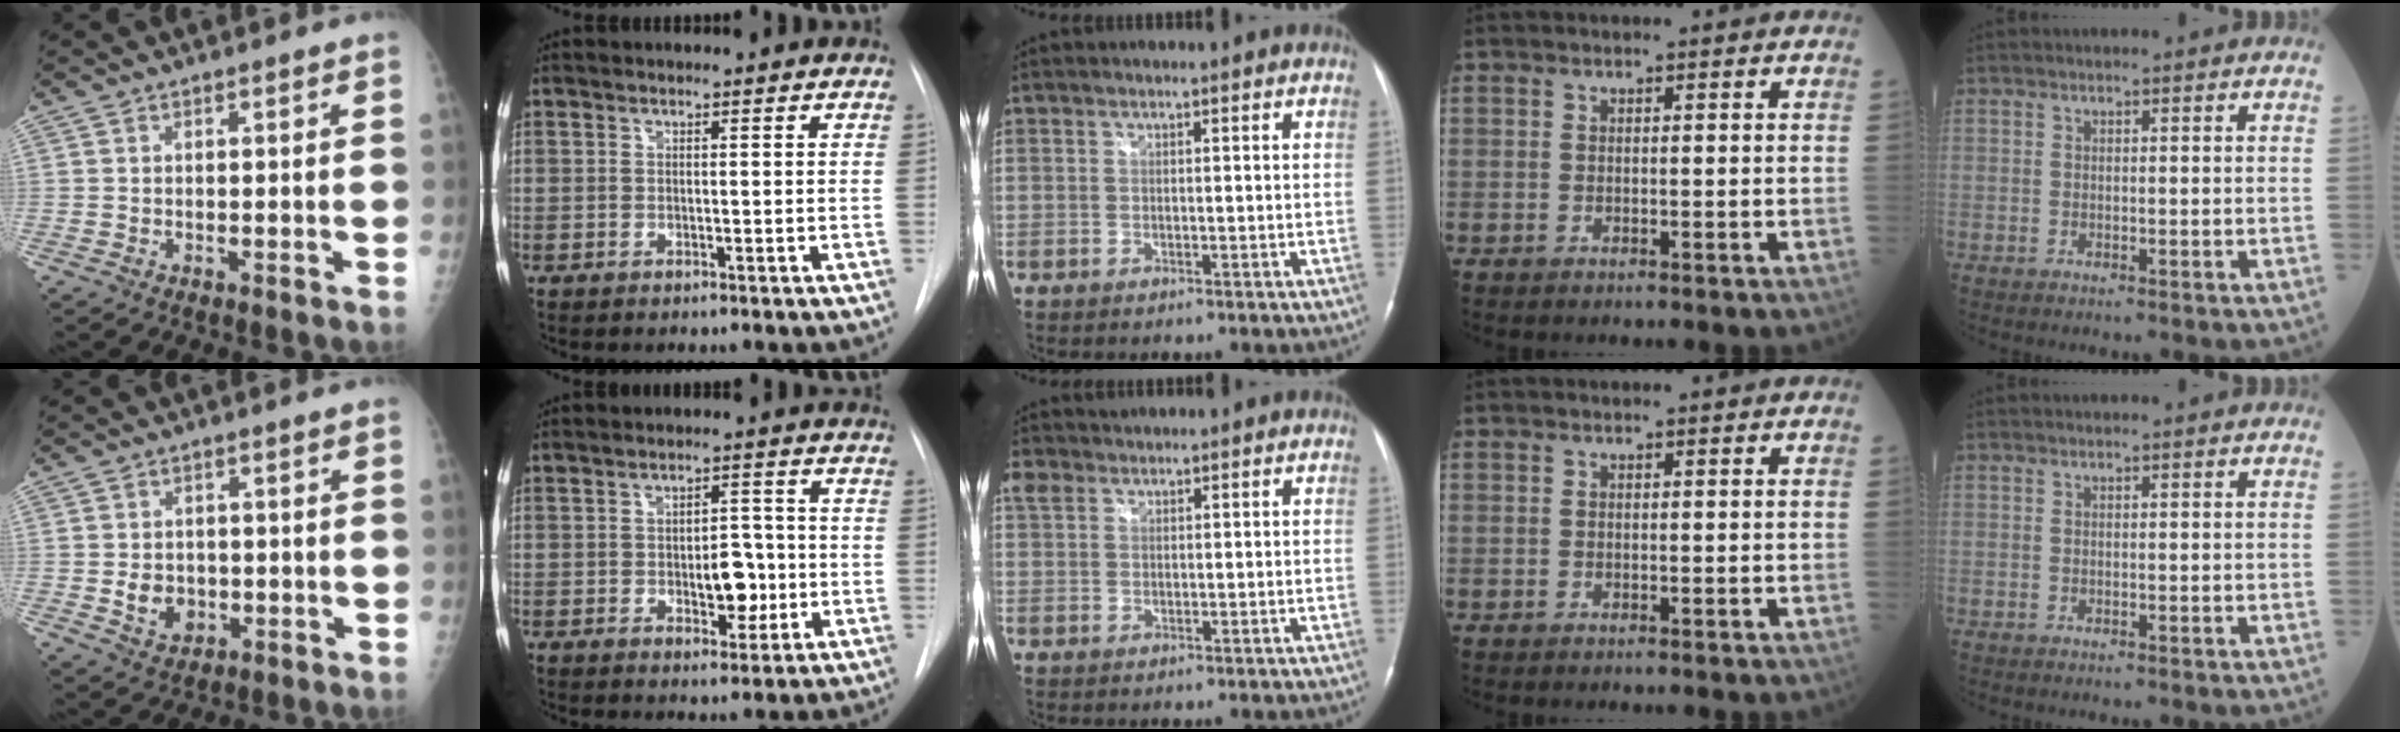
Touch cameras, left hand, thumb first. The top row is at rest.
{"thumb": {"total": 5.0, "force": [-0.8, 4.1, 2.7], "torque": [-0.026, 0.003, -0.005]}, "index": {"total": 5.7, "force": [-1.1, 3.1, 4.6], "torque": [-0.059, 0.006, -0.009]}, "middle": {"total": 2.3, "force": [1.7, 1.4, 0.6], "torque": [-0.022, 0.024, 0.037]}}